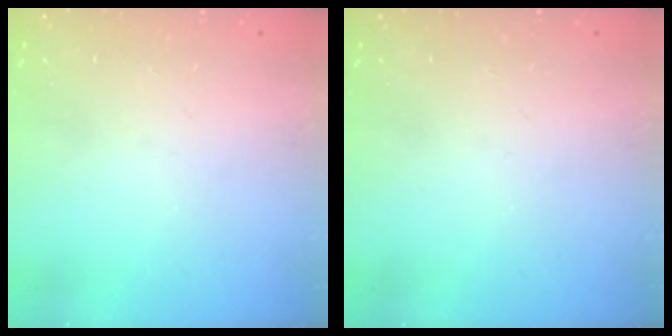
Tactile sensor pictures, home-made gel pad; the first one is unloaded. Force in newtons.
{"total": 0.0}